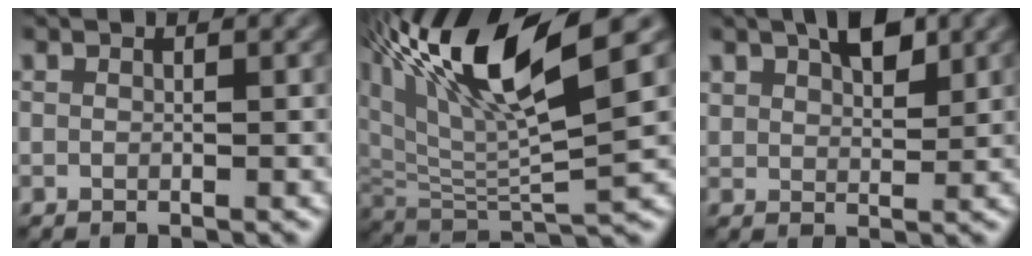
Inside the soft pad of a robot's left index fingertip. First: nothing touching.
{"total": 12.4, "force": [5.5, 3.3, 10.5], "torque": [-0.202, 0.013, 0.103]}
{"total": 3.9, "force": [2.0, 2.2, 2.5], "torque": [-0.045, 0.004, 0.036]}